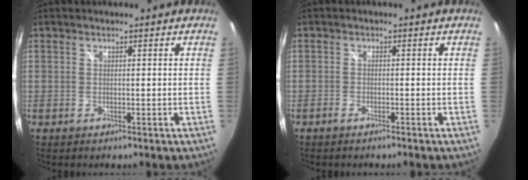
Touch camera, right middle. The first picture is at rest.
{"total": 1.1, "force": [-1.0, 0.2, 0.4], "torque": [-0.016, -0.001, -0.023]}